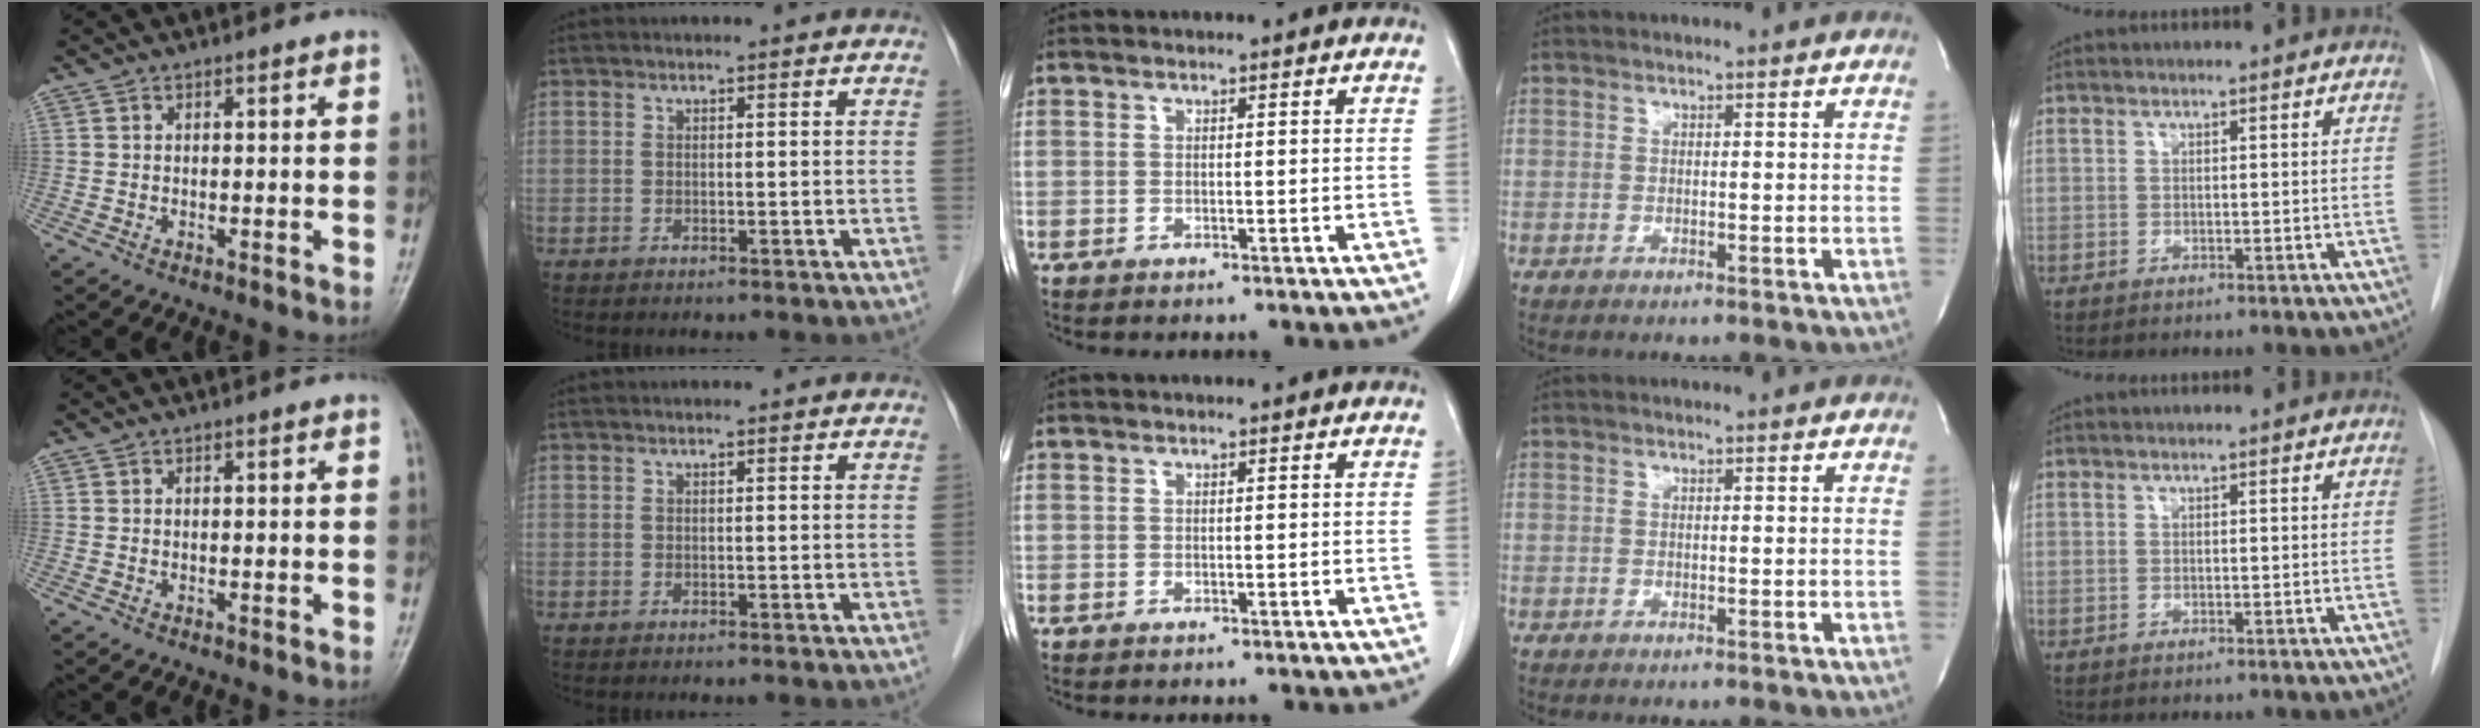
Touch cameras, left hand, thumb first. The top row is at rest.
{}